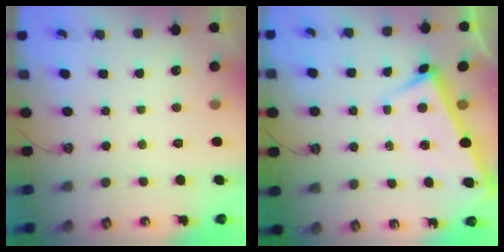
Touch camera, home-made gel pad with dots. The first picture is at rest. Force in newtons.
{"total": 3.2, "press": 3.2, "slide": 0.0}